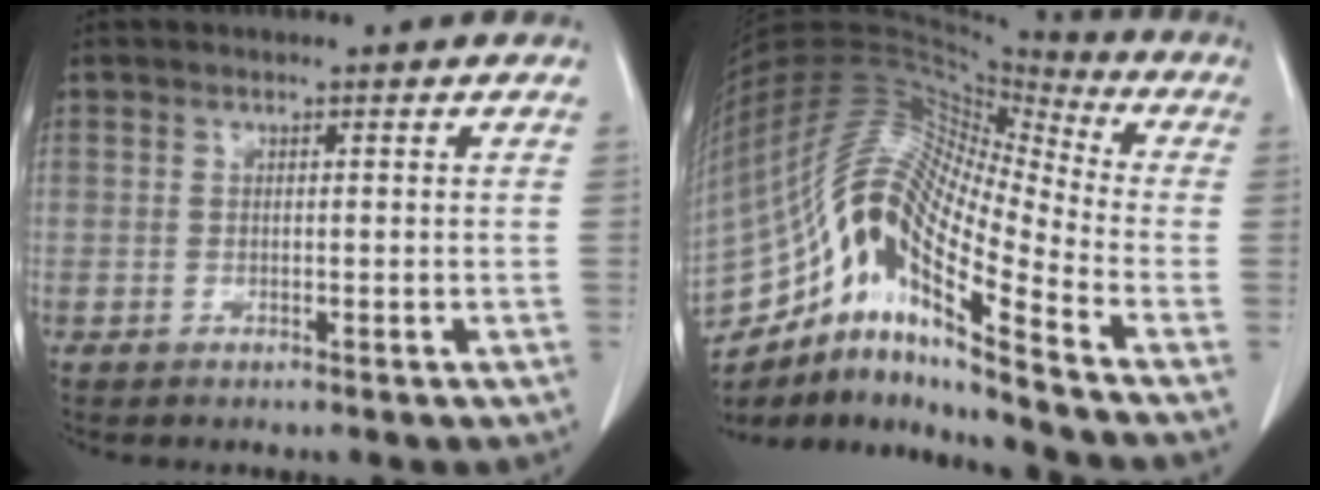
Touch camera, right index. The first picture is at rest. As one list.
[{"total": 18.9, "force": [-12.1, 2.4, 14.3], "torque": [-0.285, 0.022, -0.219]}]